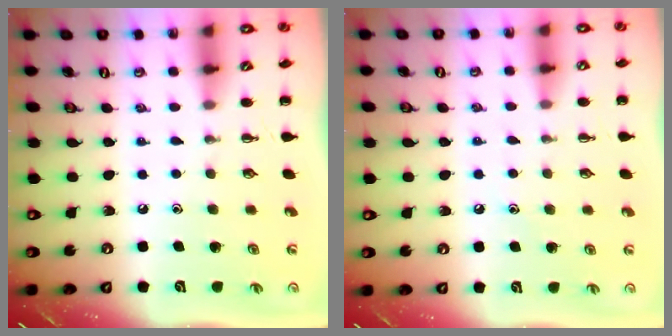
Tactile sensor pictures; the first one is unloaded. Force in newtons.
{"total": 5.8, "press": 5.5, "slide": 1.7}